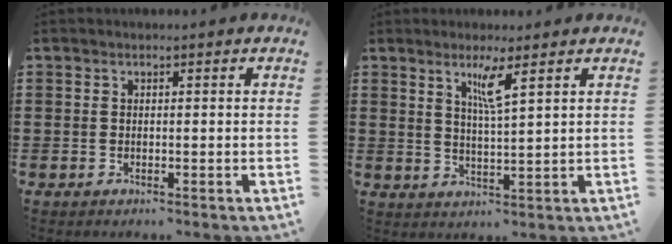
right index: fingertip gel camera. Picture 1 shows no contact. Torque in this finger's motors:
{"motor_torque": [0.25, -0.13, 0.24, 0.07]}